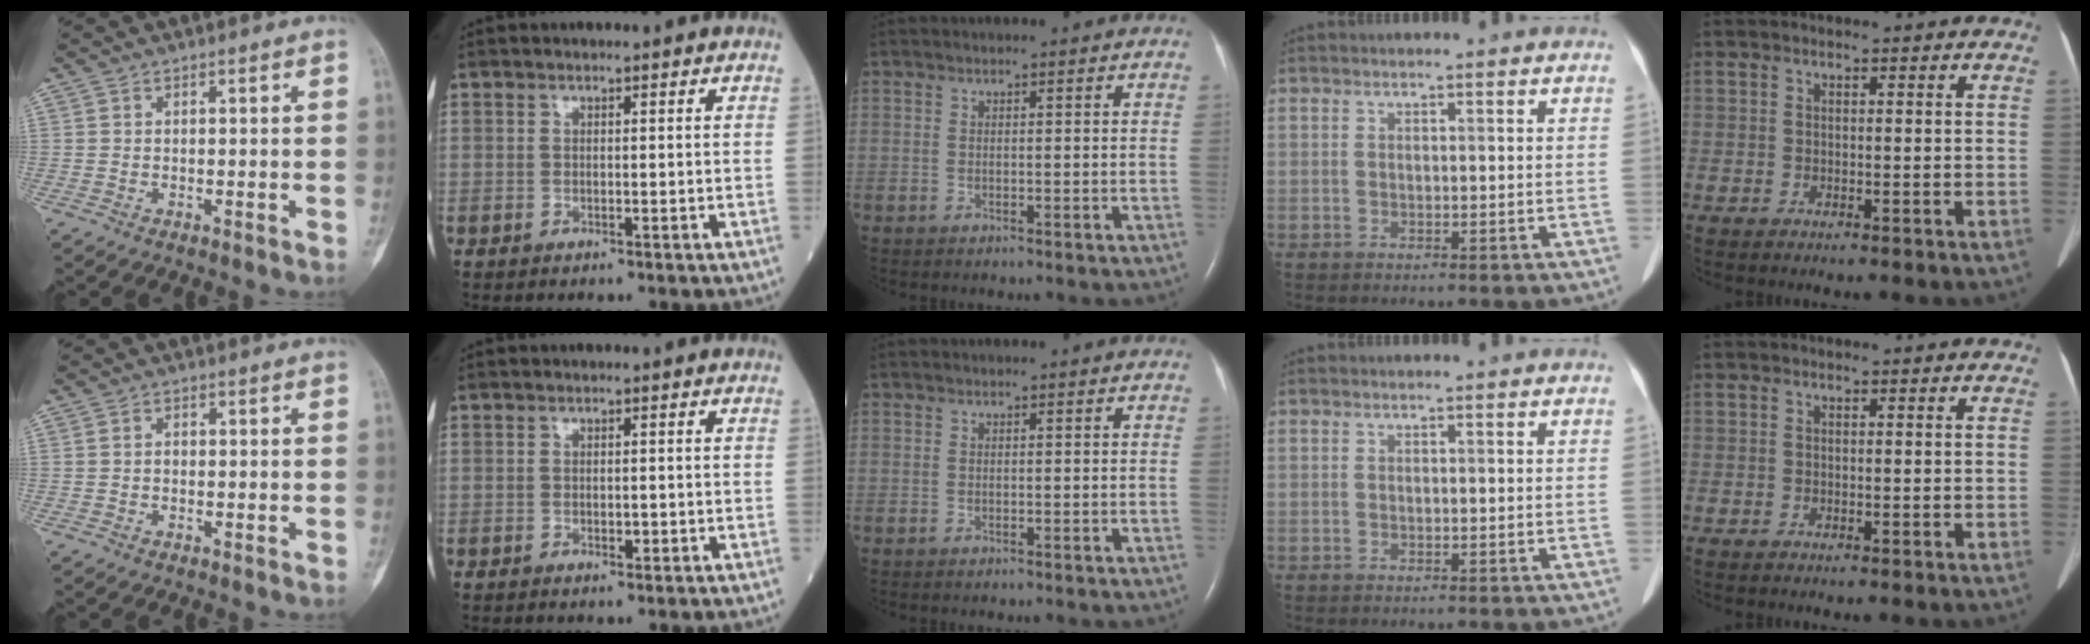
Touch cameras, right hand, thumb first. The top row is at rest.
{"thumb": {"total": 0.8, "force": [-0.2, 0.7, 0.5], "torque": [-0.002, 0.002, -0.006]}, "index": {"total": 1.5, "force": [-0.4, 0.7, 1.3], "torque": [-0.018, -0.001, -0.004]}}